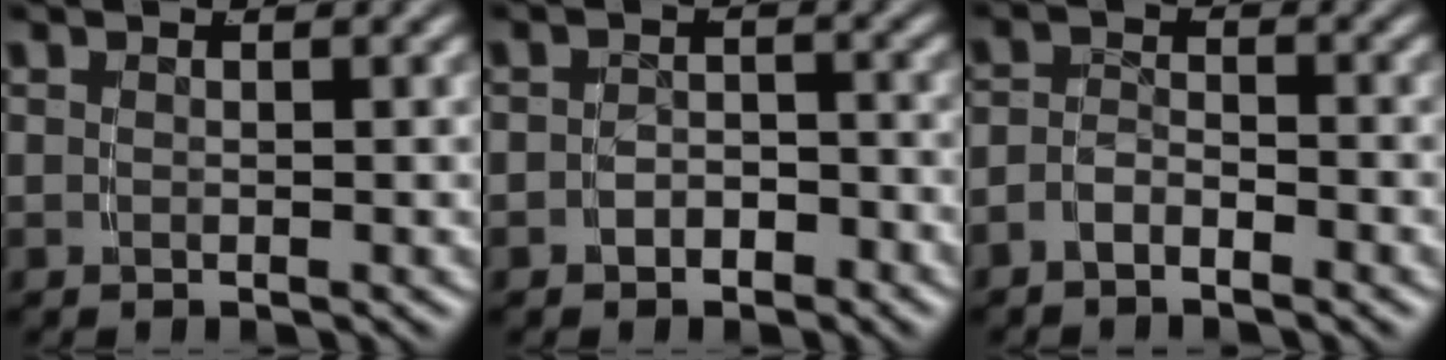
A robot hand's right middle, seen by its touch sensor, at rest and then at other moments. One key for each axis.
{"total": 2.2, "fx": -1.7, "fy": 1.3, "fz": 0.4, "tx": -0.003, "ty": -0.002, "tz": -0.031}
{"total": 2.5, "fx": -2.0, "fy": 1.1, "fz": 0.9, "tx": -0.020, "ty": -0.008, "tz": -0.036}